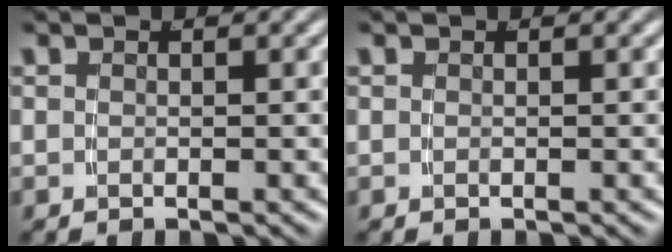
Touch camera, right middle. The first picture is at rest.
{"total": 0.0}